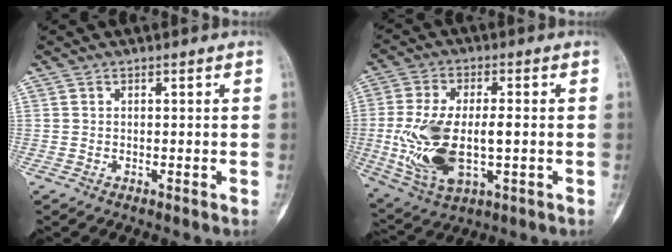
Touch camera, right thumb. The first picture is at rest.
{"total": 16.4, "force": [-1.9, 8.3, 14.0], "torque": [-0.278, 0.003, -0.020]}